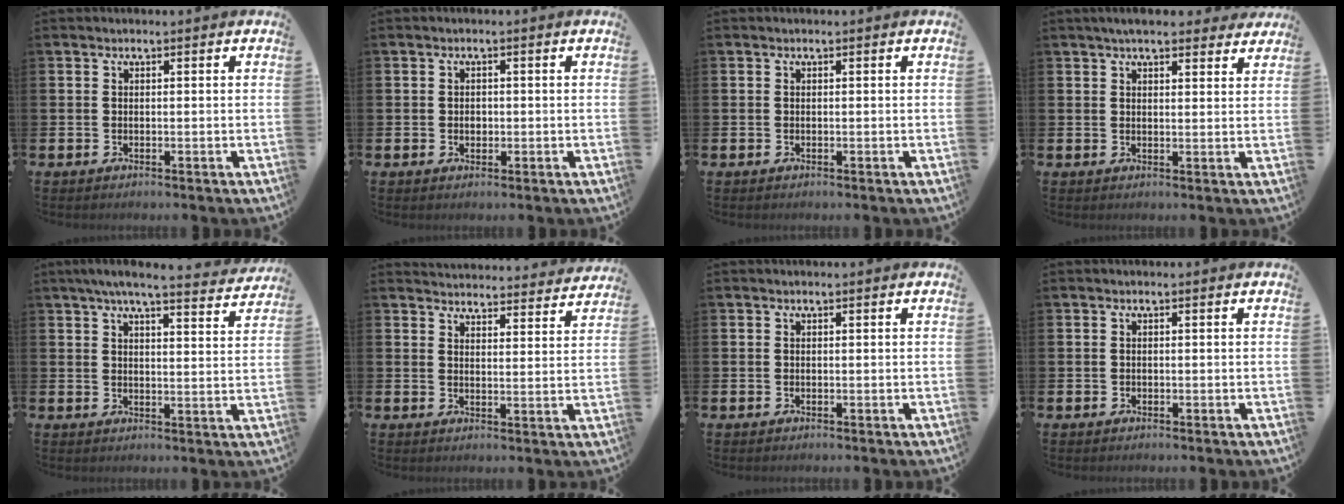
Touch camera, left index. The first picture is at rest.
{"total": 1.2, "force": [-0.1, 1.0, 0.6], "torque": [-0.004, 0.004, -0.005]}
{"total": 0.0}
{"total": 4.6, "force": [4.1, 1.1, 1.7], "torque": [-0.029, -0.015, 0.072]}
{"total": 6.0, "force": [5.4, 0.2, 2.4], "torque": [-0.054, -0.024, 0.093]}
{"total": 4.3, "force": [4.3, 0.5, 0.1], "torque": [-0.005, -0.035, 0.075]}
{"total": 0.0}
{"total": 0.0}